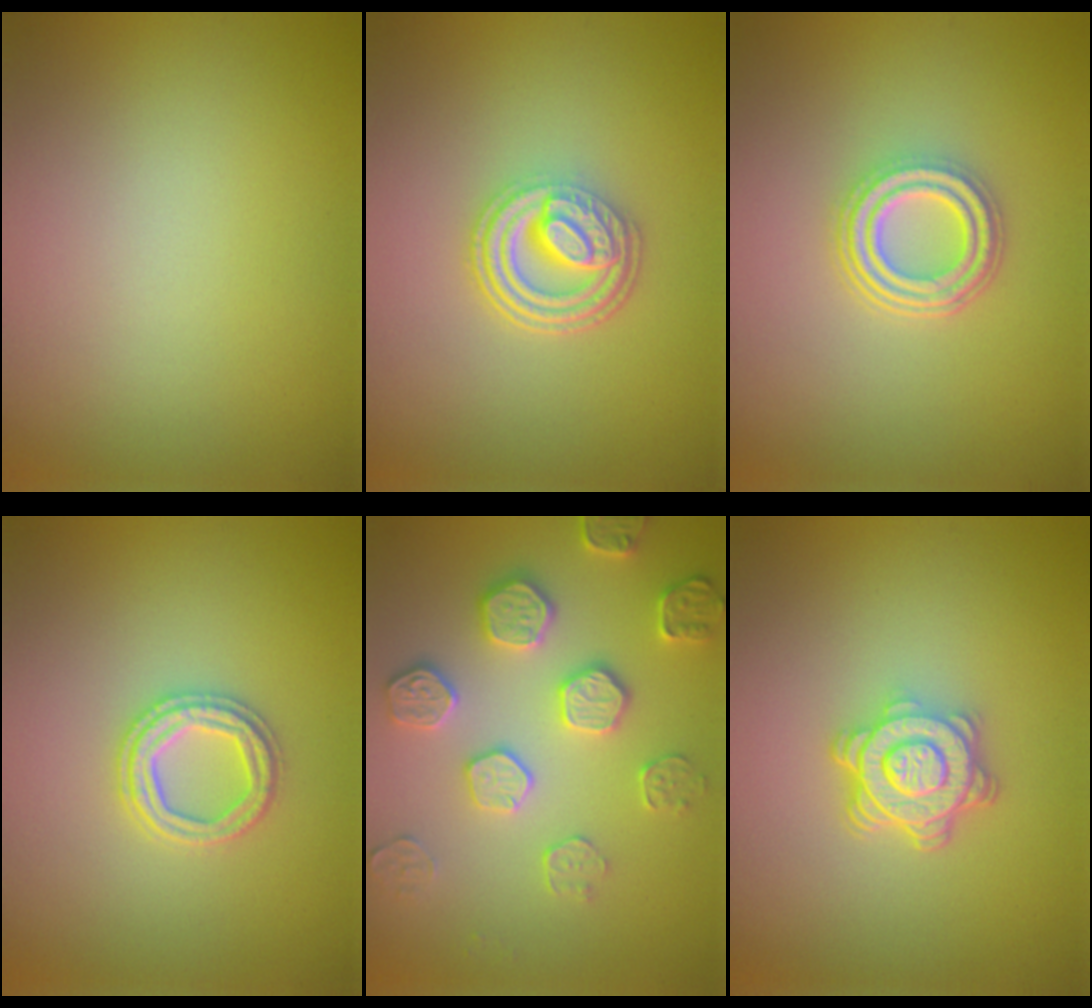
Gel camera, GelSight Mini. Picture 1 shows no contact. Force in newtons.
{"total": 4.9, "press": 3.8, "slide": 3.1}
{"total": 4.5, "press": 3.3, "slide": 3.0}
{"total": 2.6, "press": 2.6, "slide": 0.5}
{"total": 3.9, "press": 3.6, "slide": 1.7}
{"total": 4.8, "press": 3.7, "slide": 3.0}